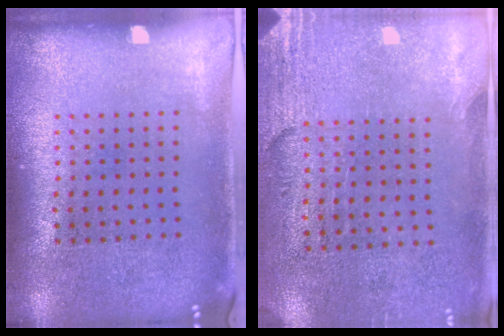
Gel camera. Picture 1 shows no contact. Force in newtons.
{"total": 2.8, "press": 2.5, "slide": 1.4}